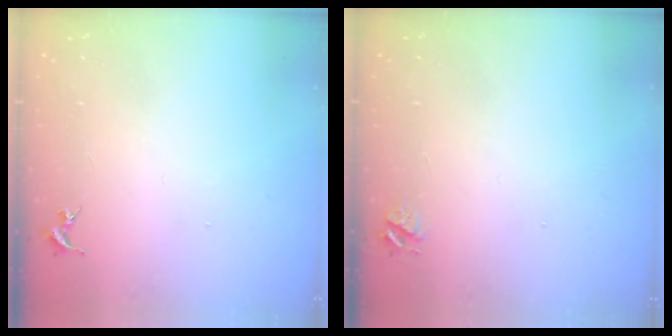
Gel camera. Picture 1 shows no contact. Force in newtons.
{"total": 4.0, "press": 3.9, "slide": 0.4}